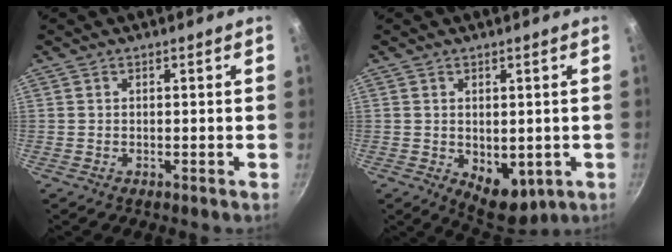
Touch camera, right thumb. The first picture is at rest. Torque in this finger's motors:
{"motor_torque": [-0.05, 0.38, 0.62, 0.15, 0.01]}